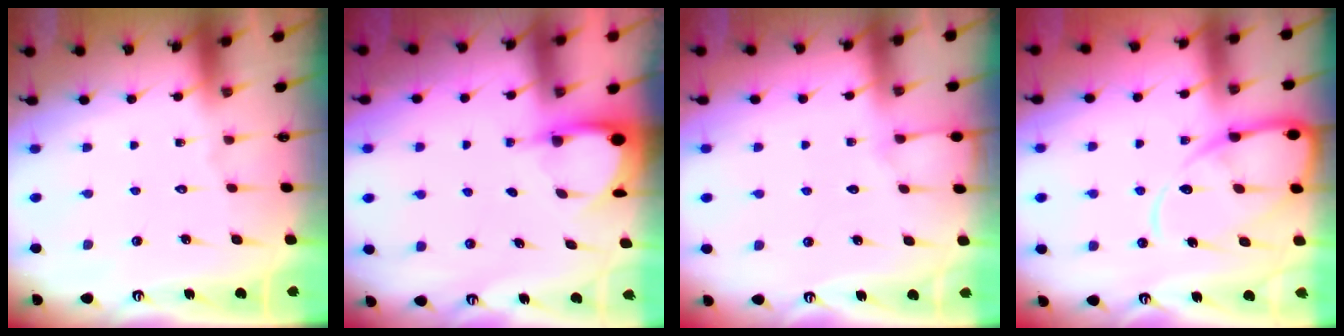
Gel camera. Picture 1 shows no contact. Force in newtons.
{"total": 3.4, "press": 3.4, "slide": 0.3}
{"total": 2.7, "press": 2.7, "slide": 0.5}
{"total": 11.8, "press": 11.7, "slide": 1.2}